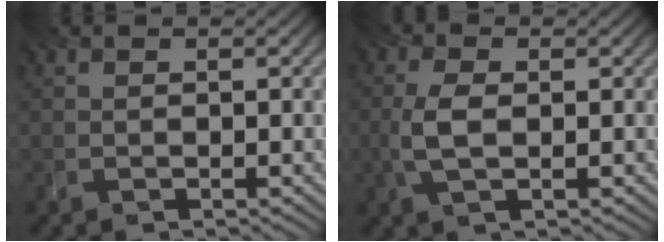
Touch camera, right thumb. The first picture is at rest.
{"total": 3.6, "force": [-0.2, 1.6, 3.3], "torque": [-0.085, 0.002, -0.009]}